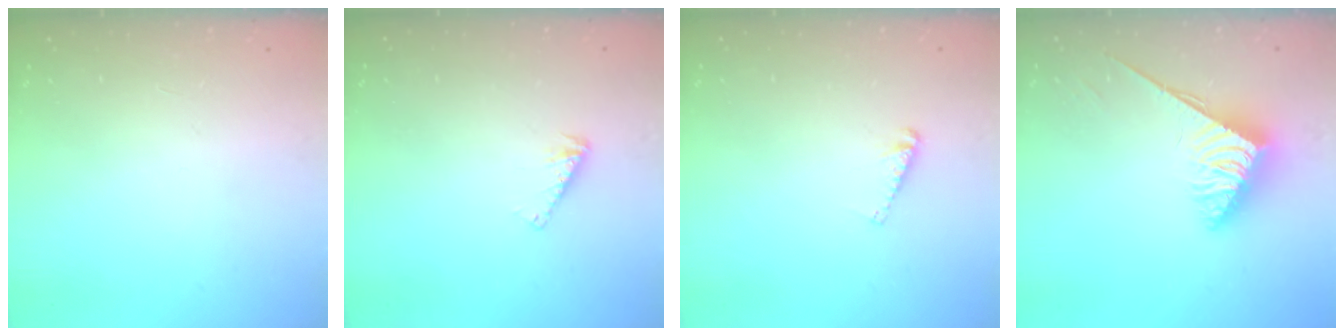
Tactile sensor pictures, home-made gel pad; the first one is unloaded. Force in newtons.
{"total": 3.4, "press": 3.4, "slide": 0.4}
{"total": 3.0, "press": 3.0, "slide": 0.2}
{"total": 3.7, "press": 3.6, "slide": 0.6}